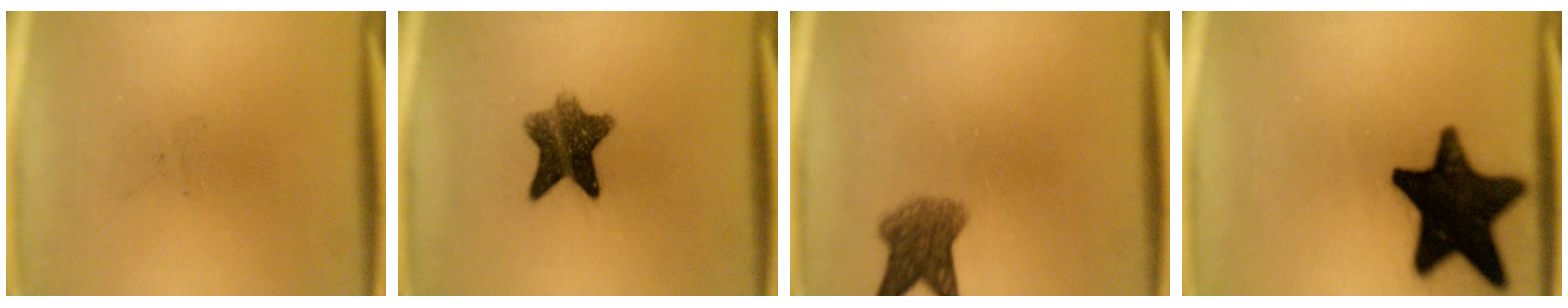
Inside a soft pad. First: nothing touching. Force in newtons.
{"total": 8.1}
{"total": 5.6}
{"total": 19.7}